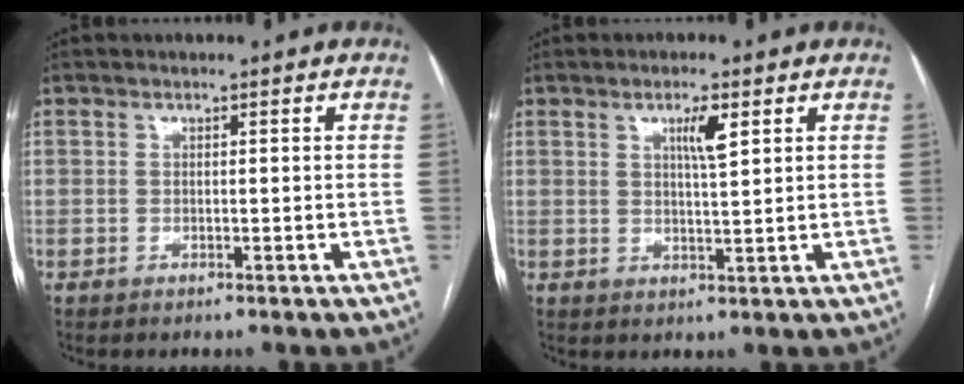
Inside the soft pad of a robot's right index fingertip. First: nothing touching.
{"total": 3.8, "force": [1.7, 0.3, 3.3], "torque": [-0.057, -0.001, 0.030]}